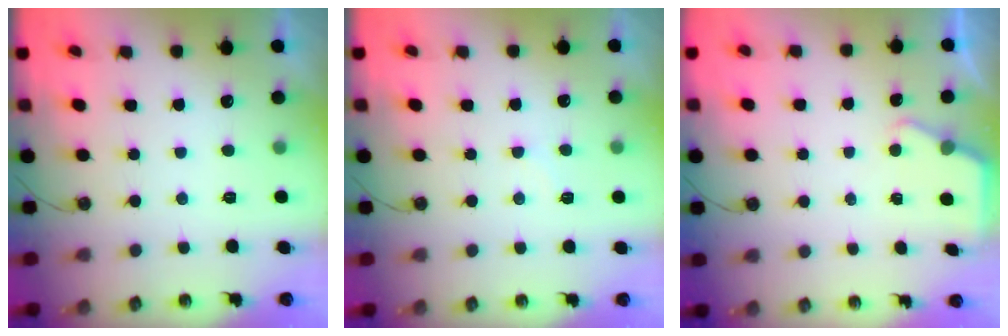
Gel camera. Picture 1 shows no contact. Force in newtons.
{"total": 7.3, "press": 7.3, "slide": 0.5}
{"total": 2.7, "press": 2.7, "slide": 0.2}